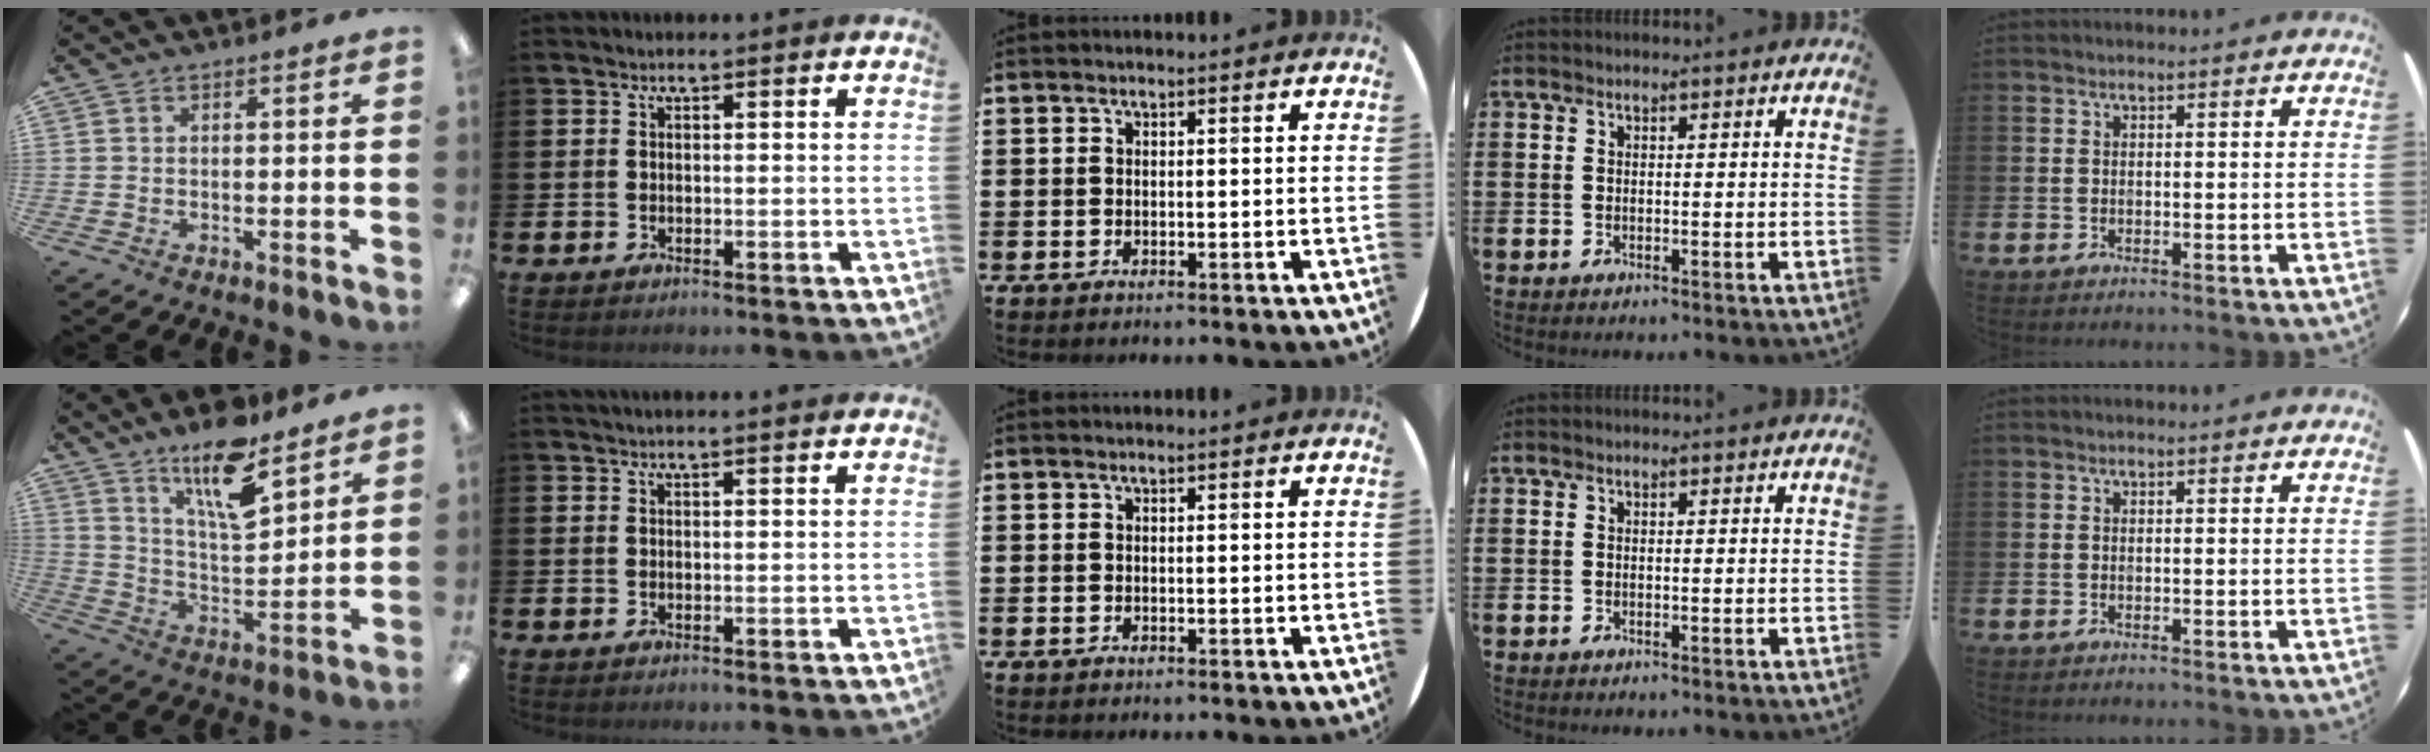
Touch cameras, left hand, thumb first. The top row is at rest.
{"thumb": {"total": 15.8, "force": [11.3, 4.8, 9.9], "torque": [-0.161, -0.065, 0.187]}, "index": {"total": 1.3, "force": [1.3, -0.2, 0.2], "torque": [-0.003, -0.003, 0.024]}}